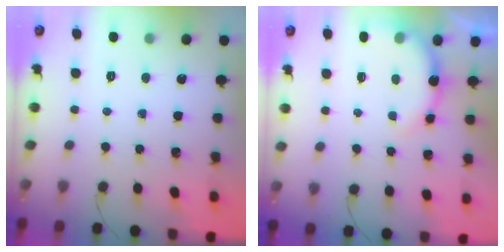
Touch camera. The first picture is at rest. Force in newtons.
{"total": 5.6, "press": 5.6, "slide": 0.8}